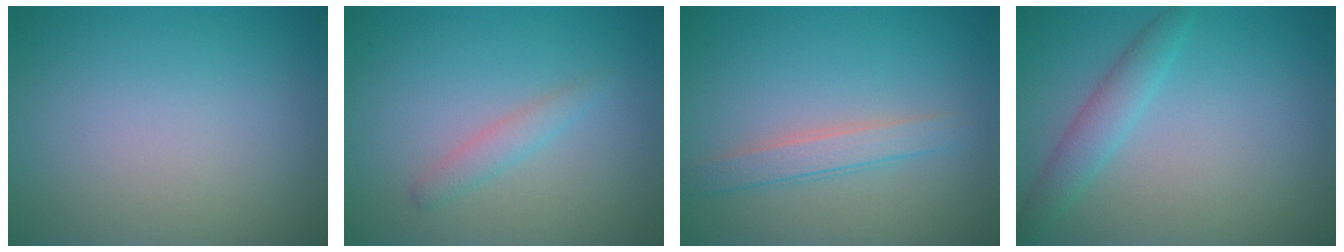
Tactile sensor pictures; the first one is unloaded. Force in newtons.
{"total": 1.4, "press": 1.4, "slide": 0.1}
{"total": 2.3, "press": 2.2, "slide": 0.1}
{"total": 2.3, "press": 2.3, "slide": 0.1}